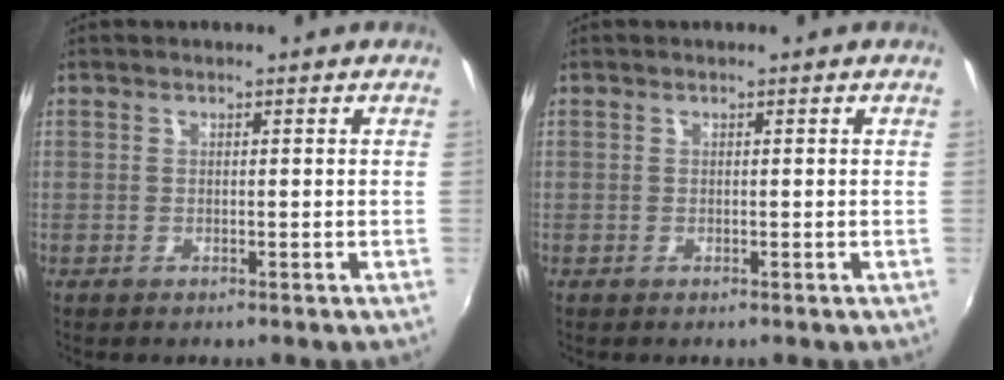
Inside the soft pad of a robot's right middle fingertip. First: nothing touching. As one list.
[{"total": 0.0}]